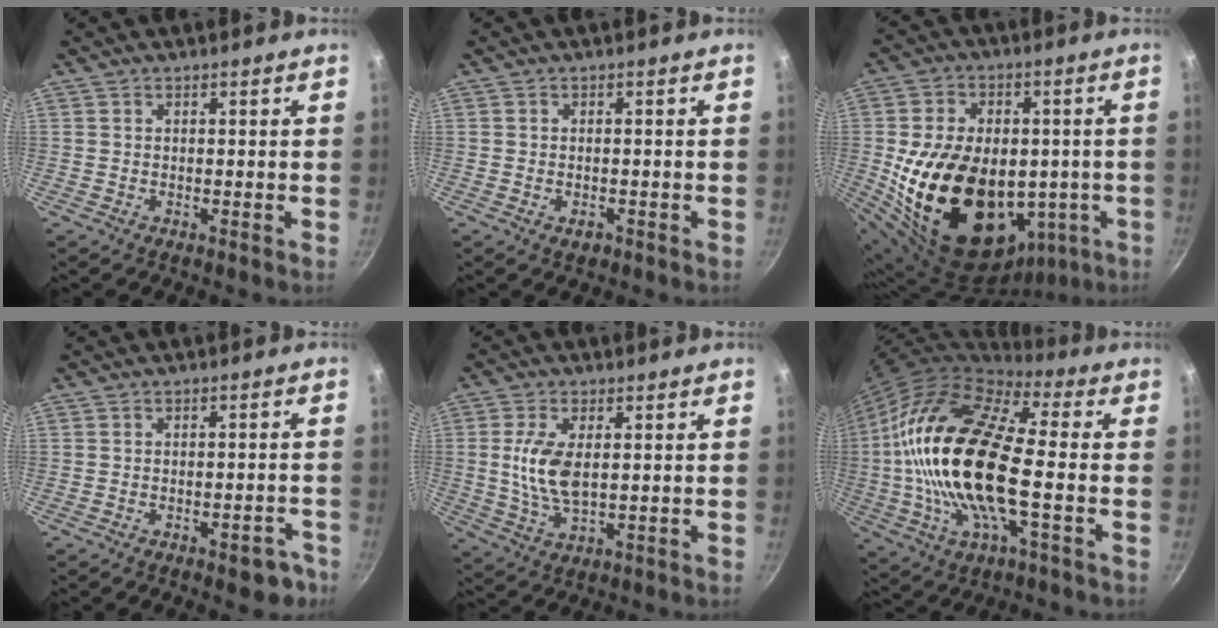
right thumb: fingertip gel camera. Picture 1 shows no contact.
{"total": 1.7, "force": [-0.8, 1.1, 1.0], "torque": [-0.016, 0.001, -0.011]}
{"total": 27.1, "force": [-3.5, 18.5, 19.4], "torque": [-0.304, 0.021, -0.033]}
{"total": 5.5, "force": [-3.3, 2.6, 3.6], "torque": [-0.017, 0.034, -0.026]}
{"total": 8.6, "force": [0.9, 4.1, 7.4], "torque": [-0.148, -0.004, 0.019]}
{"total": 24.4, "force": [-1.1, 9.9, 22.3], "torque": [-0.433, 0.022, -0.036]}